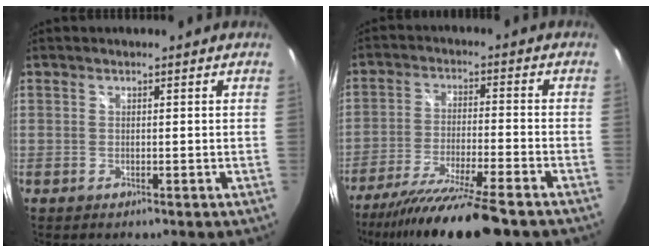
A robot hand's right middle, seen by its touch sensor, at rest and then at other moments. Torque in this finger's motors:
{"motor_torque": [1.09, -1.04, 0.30, 0.16]}